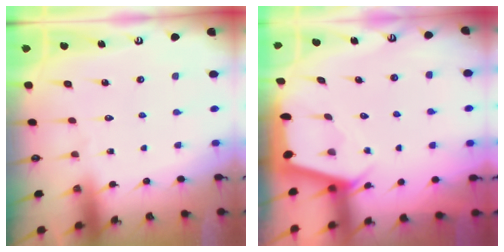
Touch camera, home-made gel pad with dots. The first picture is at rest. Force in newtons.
{"total": 2.4, "press": 2.3, "slide": 0.3}